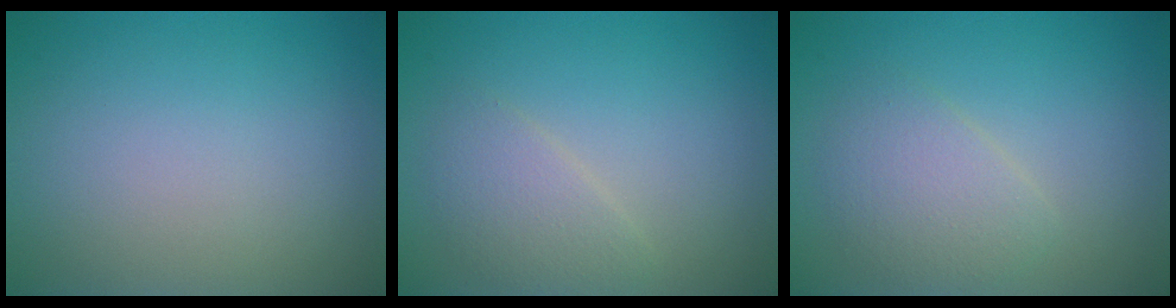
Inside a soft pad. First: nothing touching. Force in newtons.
{"total": 2.2, "press": 2.2, "slide": 0.1}
{"total": 2.8, "press": 2.8, "slide": 0.0}